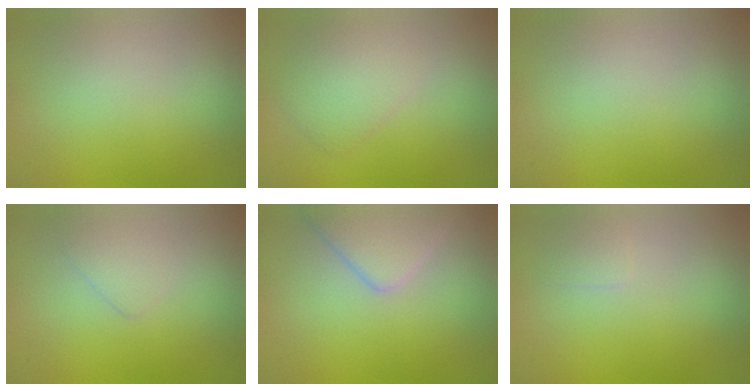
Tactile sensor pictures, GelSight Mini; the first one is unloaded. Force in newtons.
{"total": 2.8, "press": 2.8, "slide": 0.2}
{"total": 0.0}
{"total": 1.3, "press": 1.3, "slide": 0.1}
{"total": 4.2, "press": 4.2, "slide": 0.3}
{"total": 0.7, "press": 0.7, "slide": 0.1}